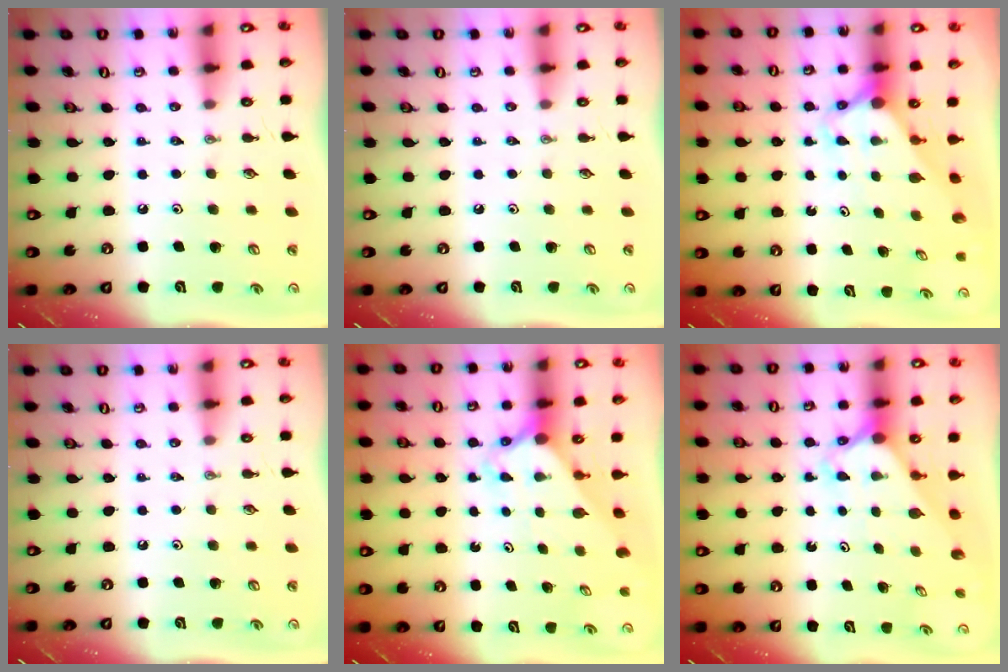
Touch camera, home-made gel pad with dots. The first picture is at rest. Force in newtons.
{"total": 0.0}
{"total": 2.9, "press": 2.9, "slide": 0.2}
{"total": 0.0}
{"total": 2.5, "press": 2.5, "slide": 0.2}
{"total": 2.4, "press": 2.4, "slide": 0.2}